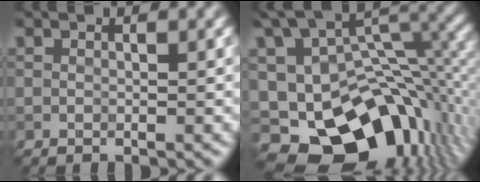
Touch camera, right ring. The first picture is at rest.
{"total": 15.4, "force": [-4.5, 10.0, 10.8], "torque": [-0.170, -0.016, -0.034]}